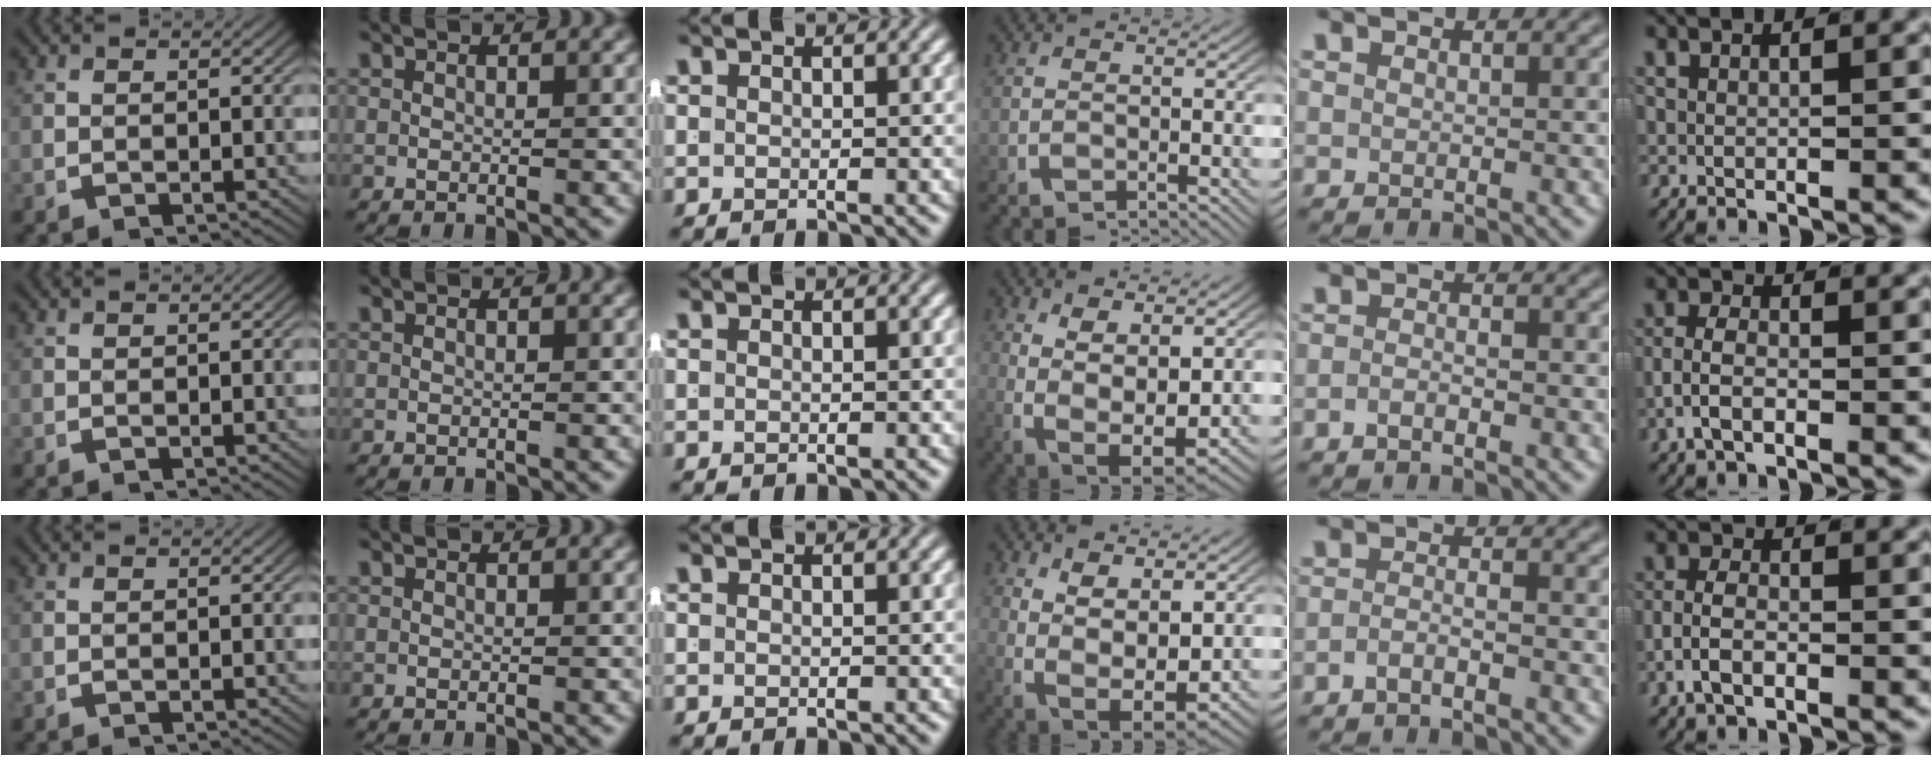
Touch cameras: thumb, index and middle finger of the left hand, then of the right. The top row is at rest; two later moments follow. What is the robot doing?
{"motion": "lift_and_place", "object": "shirt"}